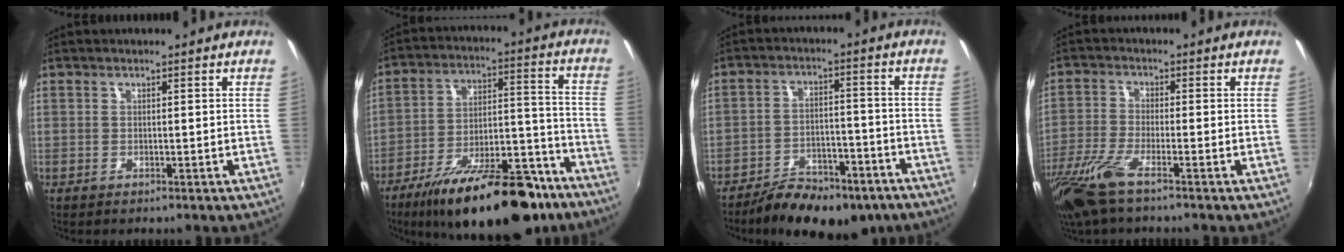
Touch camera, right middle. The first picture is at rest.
{"total": 24.9, "force": [-18.0, 9.1, 14.5], "torque": [-0.233, -0.002, -0.258]}
{"total": 15.1, "force": [-11.4, 6.0, 7.9], "torque": [-0.143, -0.005, -0.158]}
{"total": 9.7, "force": [-6.8, 1.4, 6.8], "torque": [-0.160, -0.036, -0.136]}